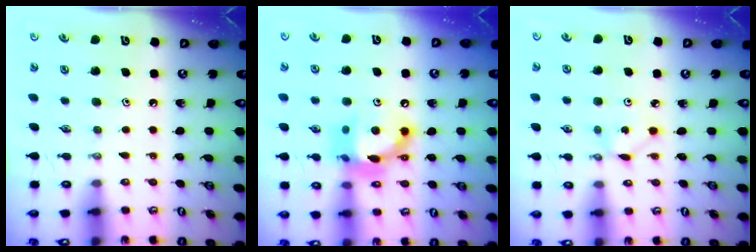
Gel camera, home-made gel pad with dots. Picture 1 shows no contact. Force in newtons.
{"total": 15.0, "press": 14.9, "slide": 1.2}
{"total": 1.4, "press": 1.4, "slide": 0.2}